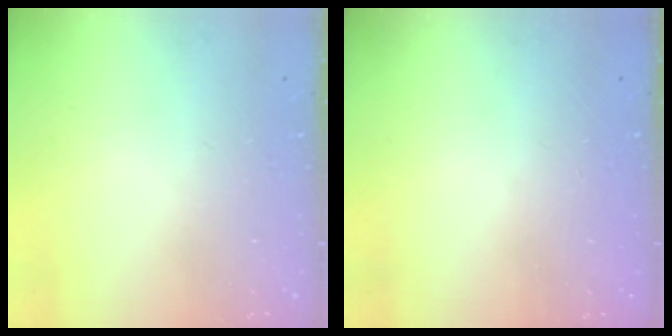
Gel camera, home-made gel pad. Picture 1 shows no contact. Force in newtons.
{"total": 0.0}